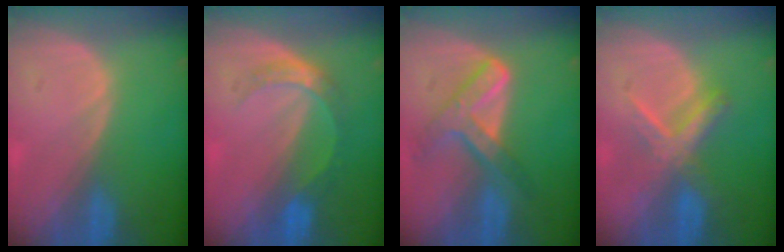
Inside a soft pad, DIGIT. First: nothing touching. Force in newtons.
{"total": 5.0, "press": 4.5, "slide": 2.2}
{"total": 7.2, "press": 6.2, "slide": 3.8}
{"total": 5.6, "press": 5.6, "slide": 0.1}